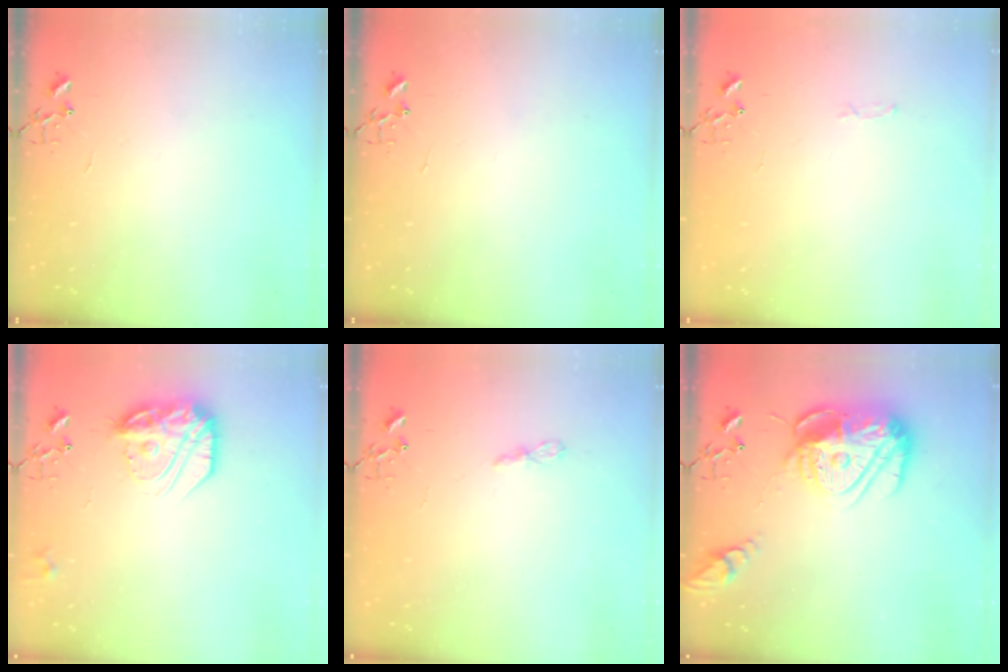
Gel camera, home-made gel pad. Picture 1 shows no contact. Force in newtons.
{"total": 0.0}
{"total": 2.8, "press": 2.8, "slide": 0.4}
{"total": 17.3, "press": 17.3, "slide": 1.3}
{"total": 4.8, "press": 4.7, "slide": 0.6}
{"total": 18.0, "press": 17.9, "slide": 1.8}